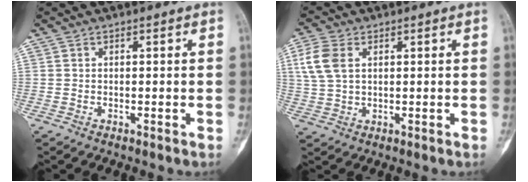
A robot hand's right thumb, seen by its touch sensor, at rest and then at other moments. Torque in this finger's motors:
{"motor_torque": [-0.16, 0.67, 0.39, -0.18, 0.07]}